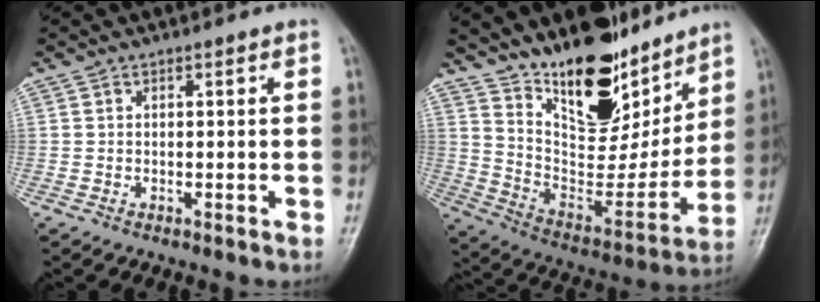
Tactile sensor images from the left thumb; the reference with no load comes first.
{"total": 21.3, "force": [15.1, 9.2, 11.8], "torque": [-0.135, -0.097, 0.259]}